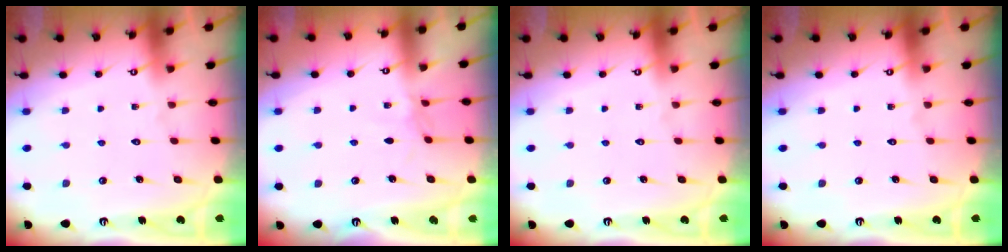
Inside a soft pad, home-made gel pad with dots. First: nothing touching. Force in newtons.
{"total": 2.8, "press": 2.7, "slide": 0.4}
{"total": 0.0}
{"total": 0.0}